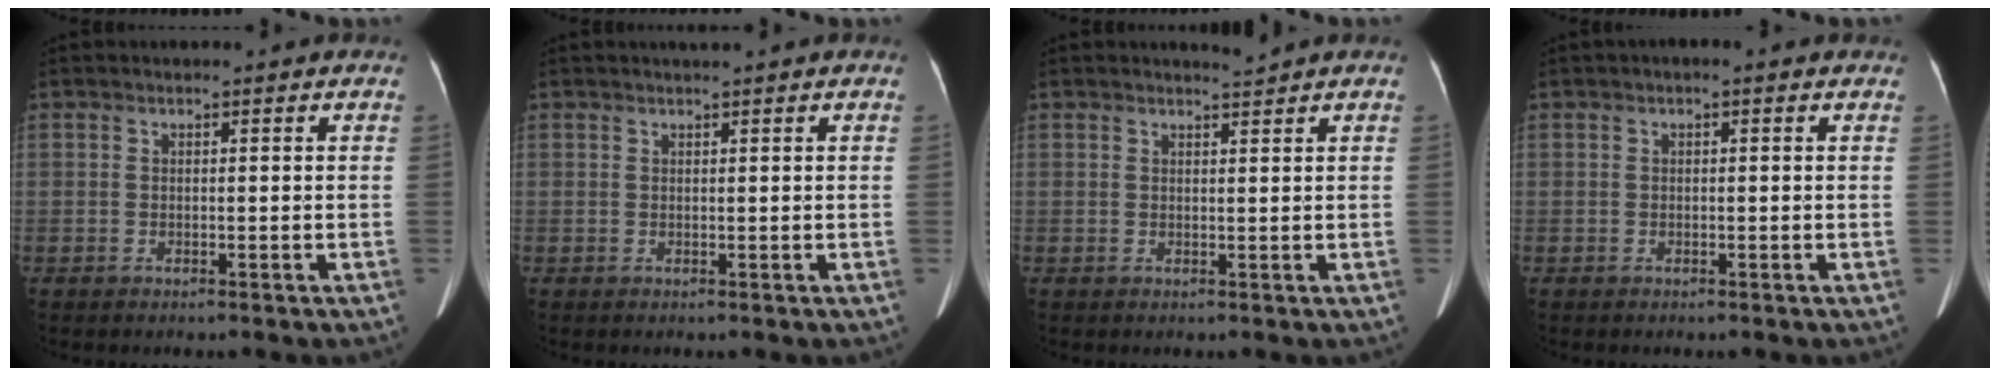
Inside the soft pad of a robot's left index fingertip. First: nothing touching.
{"total": 1.1, "force": [0.9, -0.2, 0.6], "torque": [-0.010, 0.007, 0.020]}
{"total": 1.2, "force": [1.0, -0.5, -0.1], "torque": [-0.006, -0.011, 0.020]}
{"total": 1.2, "force": [0.6, 0.3, 1.0], "torque": [-0.019, 0.014, 0.000]}